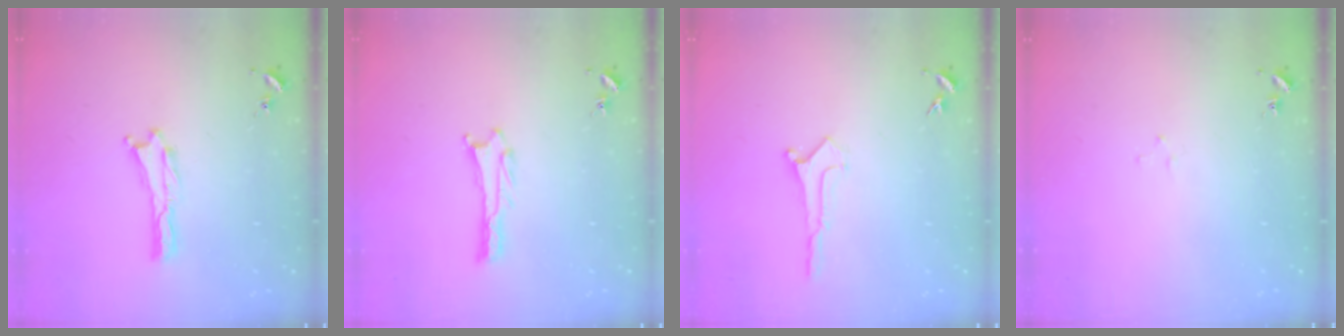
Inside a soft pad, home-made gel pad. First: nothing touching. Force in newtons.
{"total": 0.8, "press": 0.7, "slide": 0.1}
{"total": 0.0}
{"total": 1.6, "press": 1.6, "slide": 0.1}